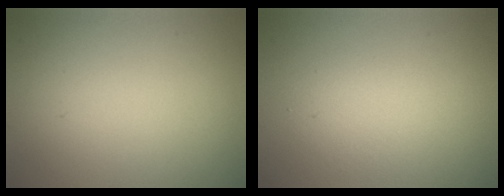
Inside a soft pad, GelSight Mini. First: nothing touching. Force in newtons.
{"total": 2.2, "press": 2.2, "slide": 0.2}